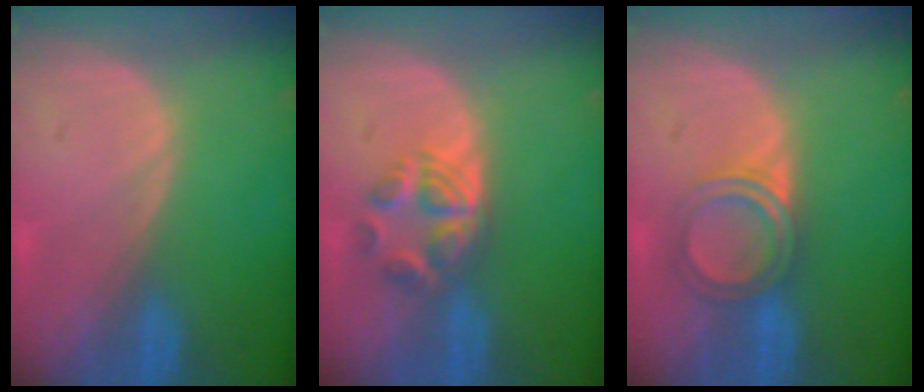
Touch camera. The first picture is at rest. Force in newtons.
{"total": 5.9, "press": 5.0, "slide": 3.1}
{"total": 4.8, "press": 4.6, "slide": 1.4}